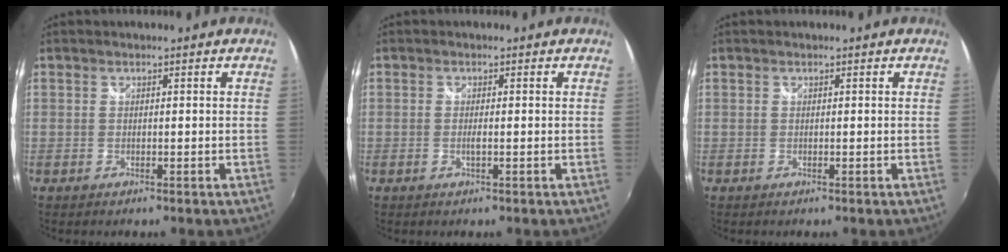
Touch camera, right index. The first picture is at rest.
{"total": 1.2, "force": [-0.2, 0.0, 1.2], "torque": [-0.023, -0.001, -0.005]}
{"total": 0.0}